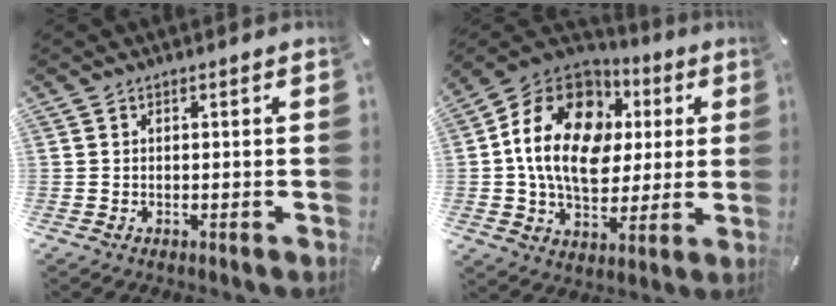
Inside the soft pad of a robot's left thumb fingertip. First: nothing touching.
{"total": 18.9, "force": [2.6, 14.1, 12.4], "torque": [-0.240, -0.002, 0.041]}